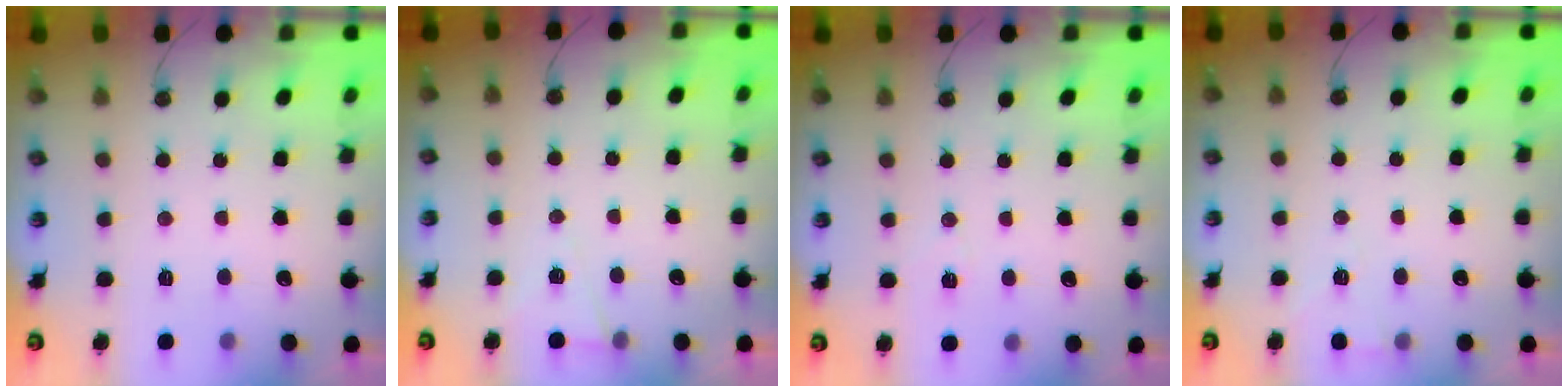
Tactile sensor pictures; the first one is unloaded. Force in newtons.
{"total": 5.2, "press": 2.9, "slide": 4.3}
{"total": 5.3, "press": 5.1, "slide": 1.4}
{"total": 2.5, "press": 2.4, "slide": 0.7}